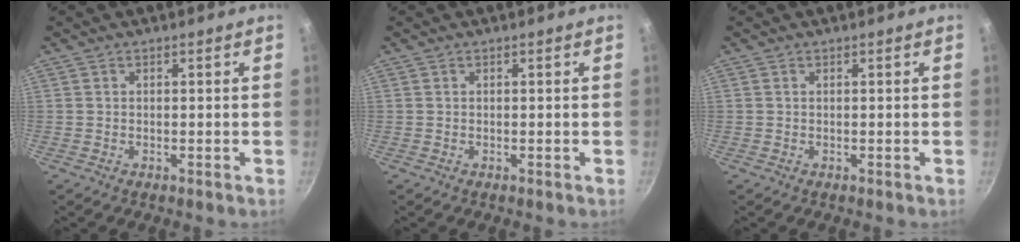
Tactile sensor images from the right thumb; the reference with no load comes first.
{"total": 0.0}
{"total": 0.0}